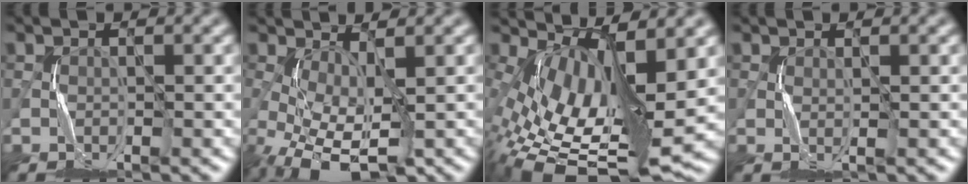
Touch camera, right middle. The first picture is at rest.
{"total": 6.1, "force": [-1.7, 2.5, 5.3], "torque": [-0.111, -0.003, -0.032]}
{"total": 12.2, "force": [0.3, 4.9, 11.2], "torque": [-0.222, -0.020, 0.030]}
{"total": 0.6, "force": [0.4, 0.0, 0.4], "torque": [-0.009, 0.002, 0.010]}